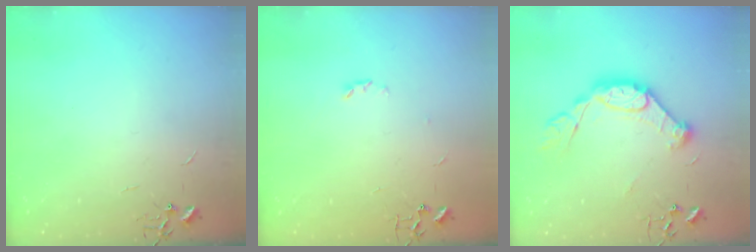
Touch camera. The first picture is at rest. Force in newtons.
{"total": 2.8, "press": 2.7, "slide": 0.5}
{"total": 15.0, "press": 15.0, "slide": 0.9}